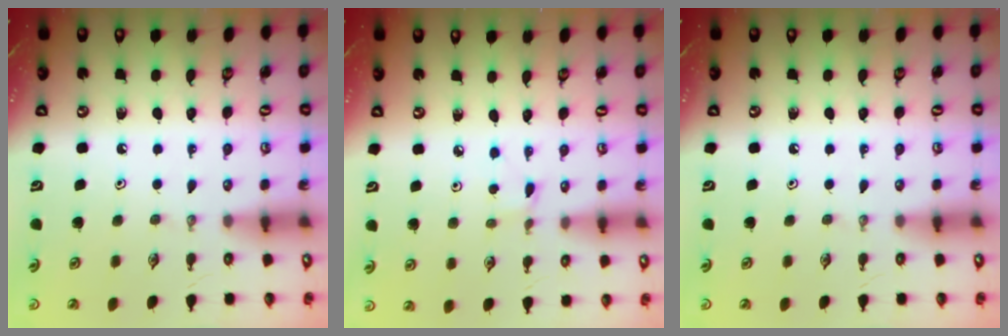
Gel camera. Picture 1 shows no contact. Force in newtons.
{"total": 1.1, "press": 1.1, "slide": 0.1}
{"total": 0.0}